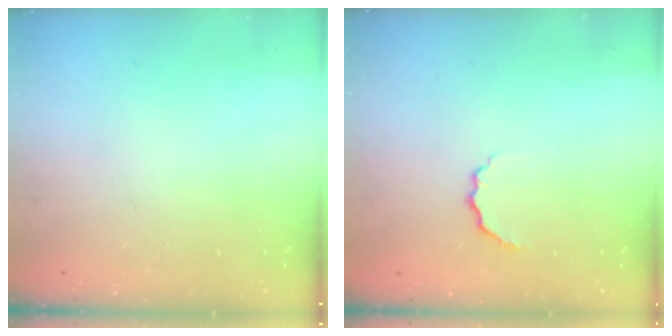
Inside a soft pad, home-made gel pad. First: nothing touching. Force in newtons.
{"total": 5.4, "press": 5.3, "slide": 1.0}